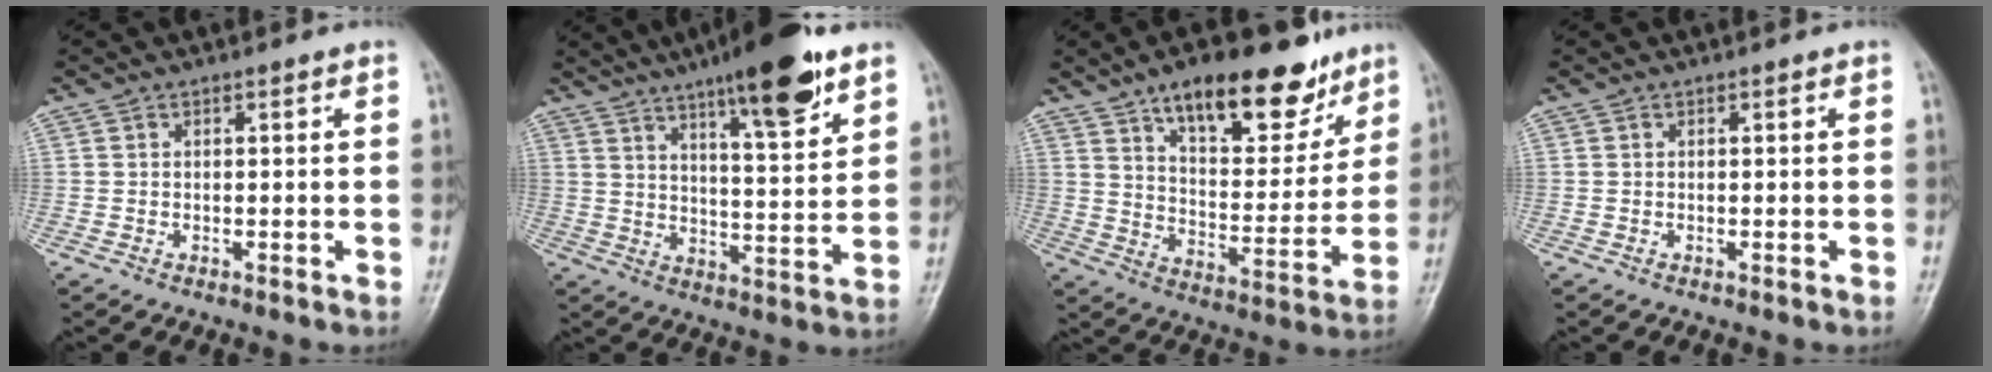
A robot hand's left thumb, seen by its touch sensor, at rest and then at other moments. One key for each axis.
{"total": 14.1, "fx": 8.8, "fy": 3.4, "fz": 10.6, "tx": -0.137, "ty": -0.043, "tz": 0.132}
{"total": 19.8, "fx": 12.9, "fy": 8.3, "fz": 12.6, "tx": -0.134, "ty": -0.062, "tz": 0.204}
{"total": 0.0}